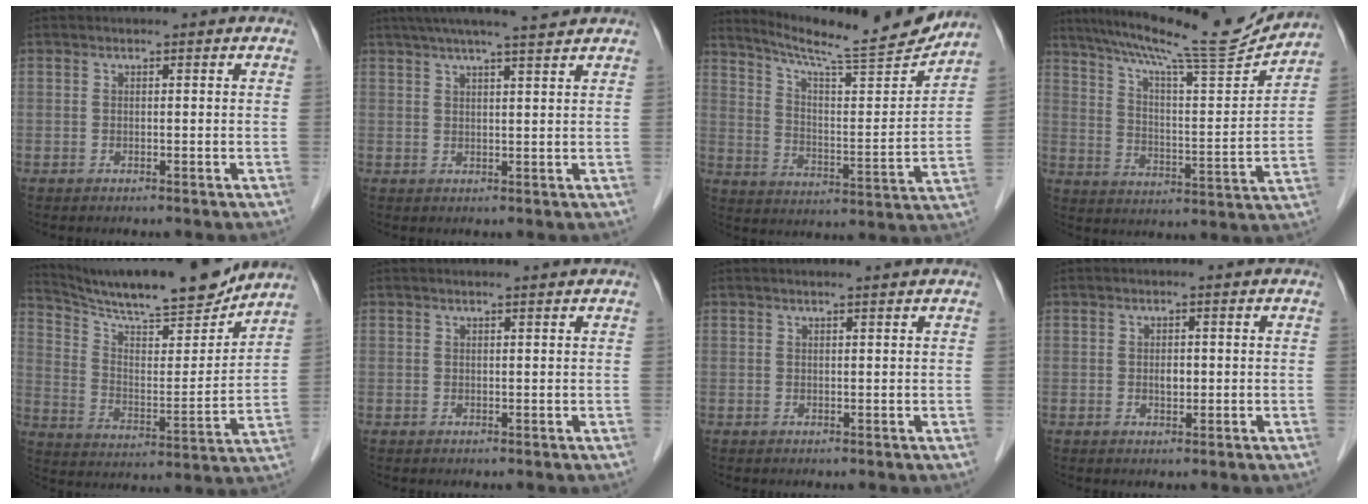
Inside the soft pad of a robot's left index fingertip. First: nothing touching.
{"total": 9.1, "force": [7.7, -0.4, 4.9], "torque": [-0.075, 0.015, 0.100]}
{"total": 17.4, "force": [16.1, 0.2, 6.6], "torque": [-0.110, -0.042, 0.234]}
{"total": 17.9, "force": [16.3, -0.2, 7.5], "torque": [-0.128, -0.027, 0.242]}
{"total": 18.7, "force": [17.1, 1.6, 7.4], "torque": [-0.133, -0.023, 0.264]}
{"total": 1.2, "force": [1.1, -0.3, 0.5], "torque": [-0.008, 0.002, 0.015]}
{"total": 1.7, "force": [1.4, -0.4, 0.8], "torque": [-0.010, 0.003, 0.019]}
{"total": 1.4, "force": [-0.3, 0.8, 1.1], "torque": [-0.017, -0.004, -0.006]}